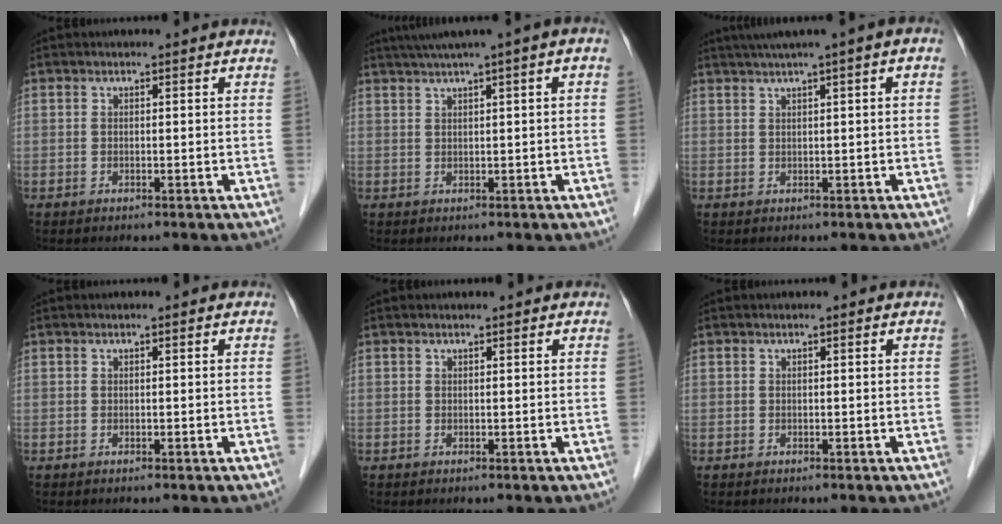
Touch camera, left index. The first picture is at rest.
{"total": 6.0, "force": [2.9, -0.2, 5.2], "torque": [-0.085, 0.029, 0.048]}
{"total": 6.0, "force": [2.9, -0.1, 5.2], "torque": [-0.082, 0.028, 0.045]}
{"total": 0.0}
{"total": 0.5, "force": [0.5, 0.1, 0.2], "torque": [-0.006, 0.009, 0.009]}
{"total": 0.0}